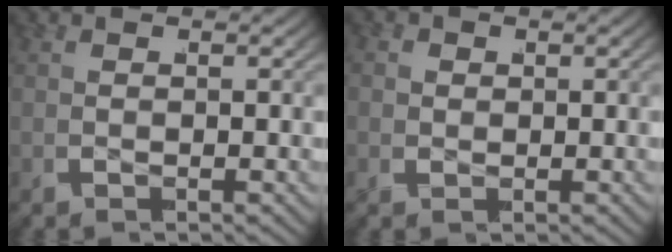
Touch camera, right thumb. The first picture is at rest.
{"total": 1.3, "force": [-0.1, 1.2, 0.4], "torque": [-0.012, -0.005, 0.001]}